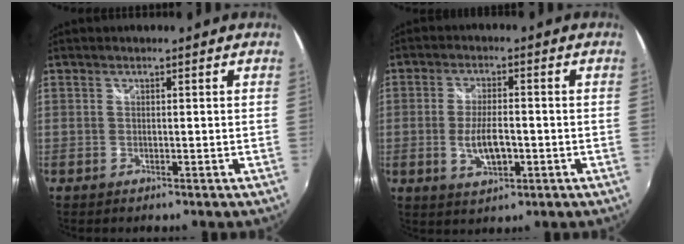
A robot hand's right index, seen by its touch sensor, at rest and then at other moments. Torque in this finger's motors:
{"motor_torque": [0.09, 0.00, 0.35, 0.09]}